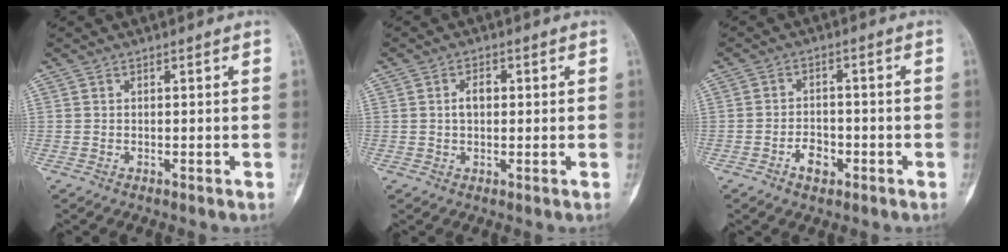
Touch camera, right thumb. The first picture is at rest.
{"total": 2.8, "force": [0.3, 1.9, 2.0], "torque": [-0.027, 0.011, 0.002]}
{"total": 4.4, "force": [-2.2, 2.8, 2.6], "torque": [-0.024, 0.020, -0.040]}